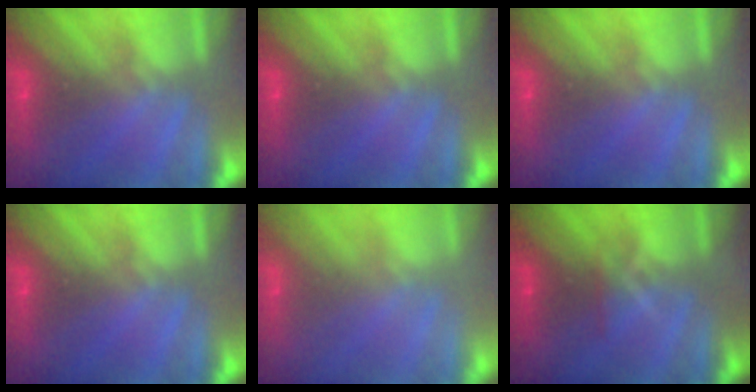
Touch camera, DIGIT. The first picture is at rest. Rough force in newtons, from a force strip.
{"total": 0.0}
{"total": 0.0}
{"total": 0.0}
{"total": 2.3}
{"total": 3.9}